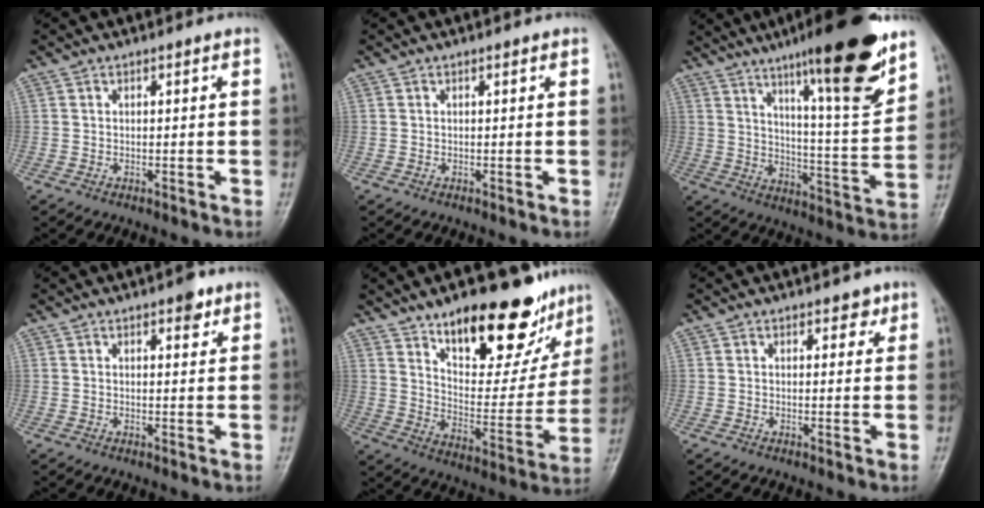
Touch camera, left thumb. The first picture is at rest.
{"total": 0.0}
{"total": 20.8, "force": [13.6, 2.9, 15.5], "torque": [-0.202, -0.069, 0.210]}
{"total": 2.7, "force": [1.7, 1.1, 1.7], "torque": [-0.015, -0.007, 0.021]}
{"total": 22.9, "force": [15.2, 9.7, 14.1], "torque": [-0.144, -0.080, 0.231]}
{"total": 2.0, "force": [1.3, 1.2, 1.0], "torque": [0.005, -0.004, 0.012]}